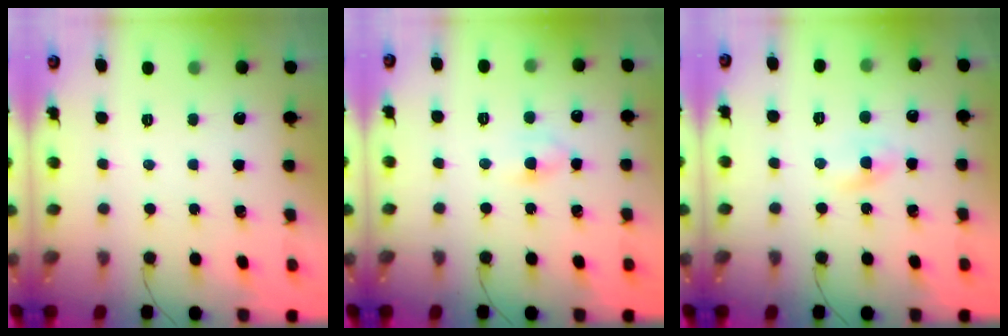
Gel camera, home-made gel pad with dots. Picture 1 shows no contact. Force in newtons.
{"total": 3.7, "press": 3.5, "slide": 1.1}
{"total": 1.3, "press": 1.2, "slide": 0.5}